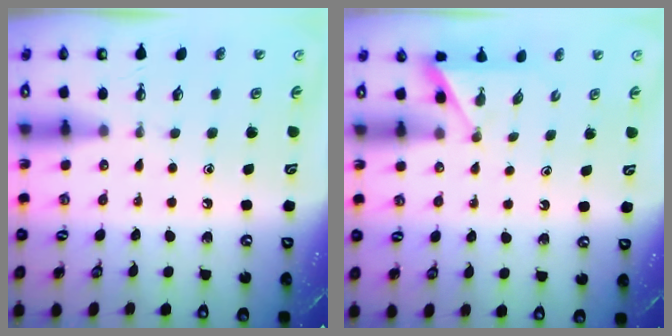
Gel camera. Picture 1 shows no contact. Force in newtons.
{"total": 2.2, "press": 2.2, "slide": 0.2}